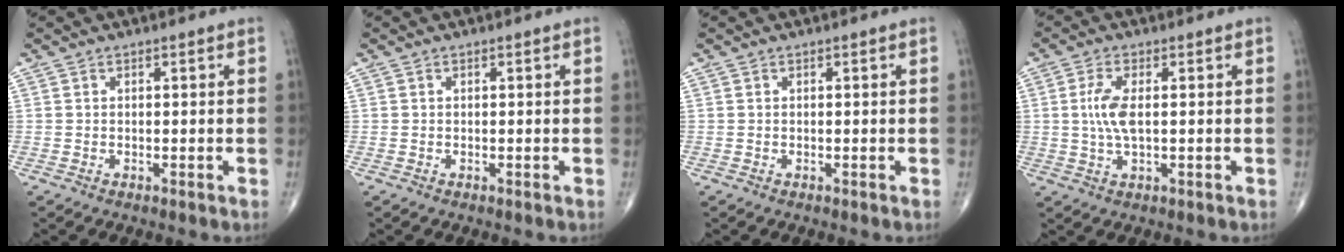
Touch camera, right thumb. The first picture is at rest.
{"total": 0.0}
{"total": 0.0}
{"total": 5.4, "force": [0.4, 1.9, 5.0], "torque": [-0.118, 0.001, 0.007]}